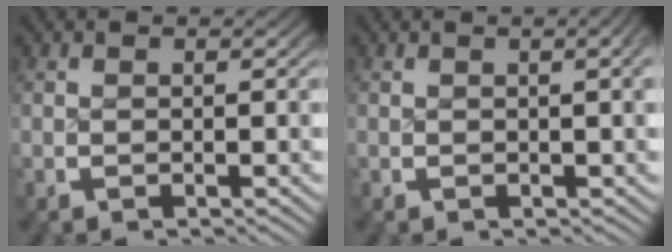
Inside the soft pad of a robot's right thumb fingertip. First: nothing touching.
{"total": 1.8, "force": [0.1, 0.4, 1.7], "torque": [-0.019, 0.006, 0.003]}